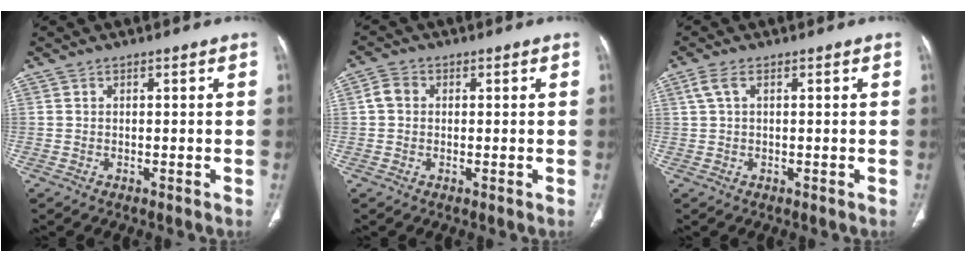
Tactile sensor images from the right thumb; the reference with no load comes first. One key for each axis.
{"total": 3.0, "fx": 0.2, "fy": 2.5, "fz": 1.6, "tx": -0.028, "ty": 0.009, "tz": 0.000}
{"total": 2.5, "fx": 0.8, "fy": 1.1, "fz": 2.0, "tx": -0.059, "ty": 0.016, "tz": 0.021}